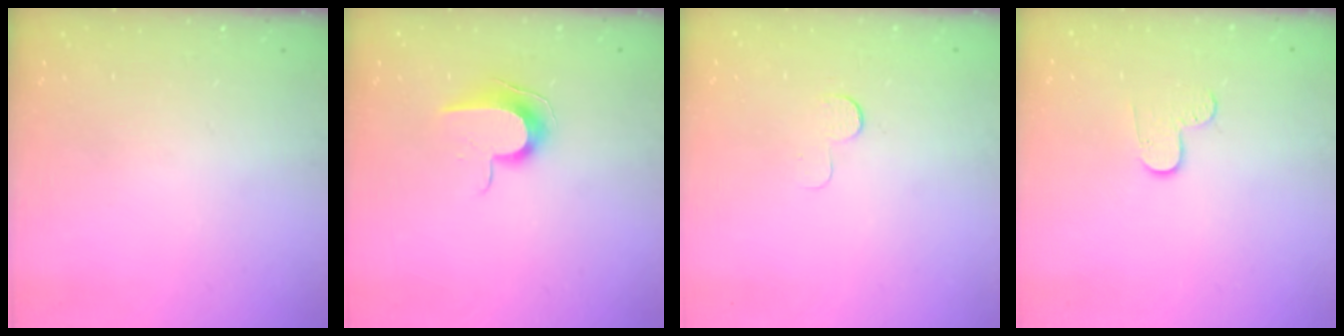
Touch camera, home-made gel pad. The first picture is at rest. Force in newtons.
{"total": 8.9, "press": 8.9, "slide": 0.8}
{"total": 3.9, "press": 3.9, "slide": 0.4}
{"total": 6.4, "press": 6.4, "slide": 0.5}